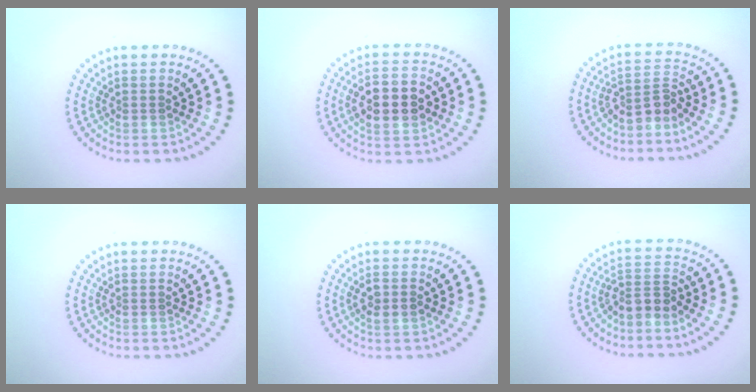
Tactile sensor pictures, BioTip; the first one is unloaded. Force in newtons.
{"total": 5.1, "press": 5.1, "slide": 0.4}
{"total": 2.7, "press": 1.9, "slide": 1.9}
{"total": 0.0}
{"total": 1.6, "press": 1.5, "slide": 0.4}
{"total": 2.6, "press": 1.9, "slide": 1.8}